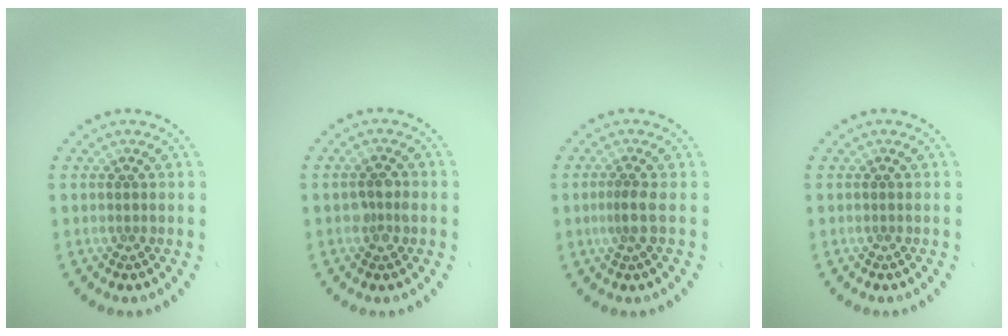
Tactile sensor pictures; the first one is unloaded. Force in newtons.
{"total": 1.4, "press": 1.4, "slide": 0.2}
{"total": 1.5, "press": 1.0, "slide": 1.1}
{"total": 0.0}